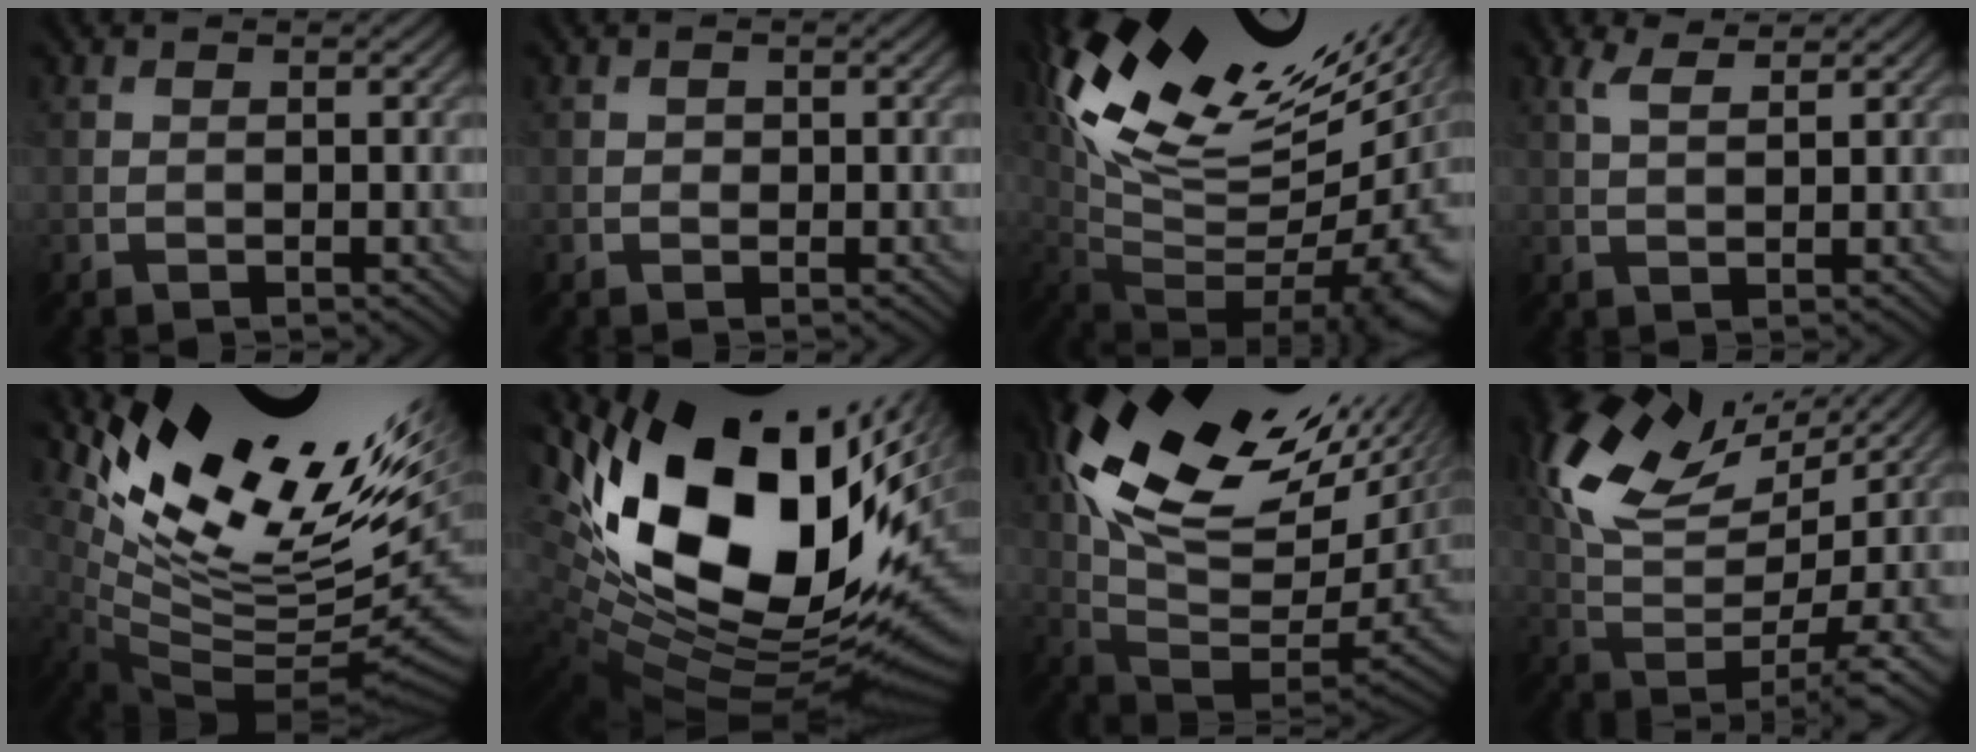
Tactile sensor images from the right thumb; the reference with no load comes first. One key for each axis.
{"total": 0.7, "fx": -0.1, "fy": 0.7, "fz": 0.0, "tx": 0.005, "ty": -0.001, "tz": 0.001}
{"total": 17.9, "fx": 8.2, "fy": 7.3, "fz": 14.1, "tx": -0.213, "ty": 0.010, "tz": 0.177}
{"total": 2.6, "fx": 2.0, "fy": 0.5, "fz": 1.5, "tx": -0.039, "ty": 0.004, "tz": 0.048}
{"total": 16.1, "fx": 7.9, "fy": 5.5, "fz": 12.9, "tx": -0.193, "ty": -0.005, "tz": 0.162}
{"total": 20.4, "fx": 5.0, "fy": 11.2, "fz": 16.3, "tx": -0.336, "ty": -0.010, "tz": 0.106}
{"total": 18.8, "fx": 8.4, "fy": 7.6, "fz": 15.1, "tx": -0.257, "ty": 0.009, "tz": 0.167}
{"total": 13.8, "fx": 7.7, "fy": 6.0, "fz": 9.8, "tx": -0.216, "ty": 0.019, "tz": 0.153}